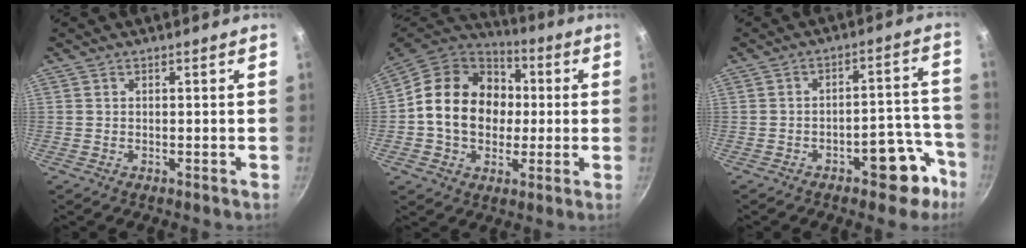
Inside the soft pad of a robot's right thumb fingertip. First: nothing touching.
{"total": 19.5, "force": [0.9, 15.5, 11.7], "torque": [-0.179, 0.028, 0.005]}
{"total": 9.3, "force": [-5.3, 4.5, 6.1], "torque": [-0.030, 0.065, -0.061]}